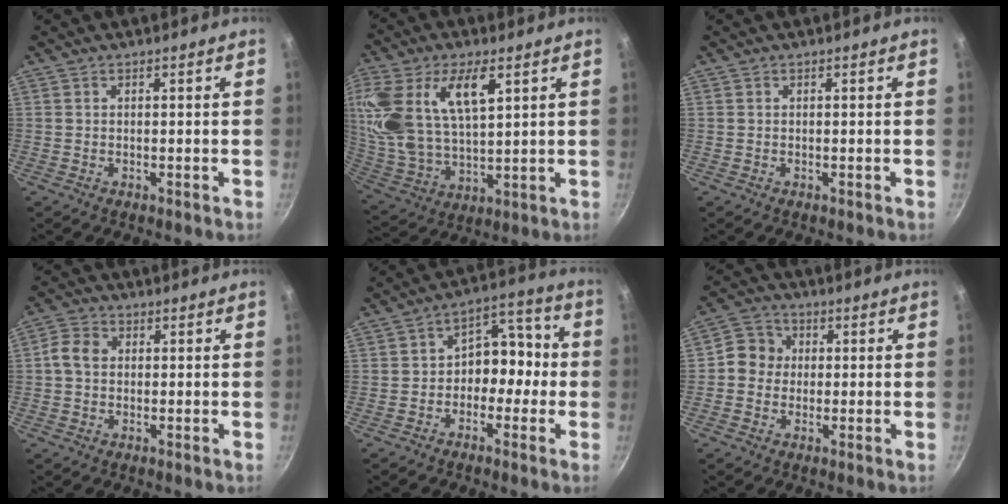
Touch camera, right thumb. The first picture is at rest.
{"total": 22.4, "force": [7.8, 11.2, 17.7], "torque": [-0.390, -0.007, 0.152]}
{"total": 0.0}
{"total": 4.7, "force": [0.3, 3.7, 2.8], "torque": [-0.051, 0.012, 0.000]}
{"total": 9.9, "force": [-1.2, 6.8, 7.0], "torque": [-0.057, 0.045, -0.034]}
{"total": 6.3, "force": [0.0, 5.9, 2.4], "torque": [-0.019, 0.017, -0.013]}